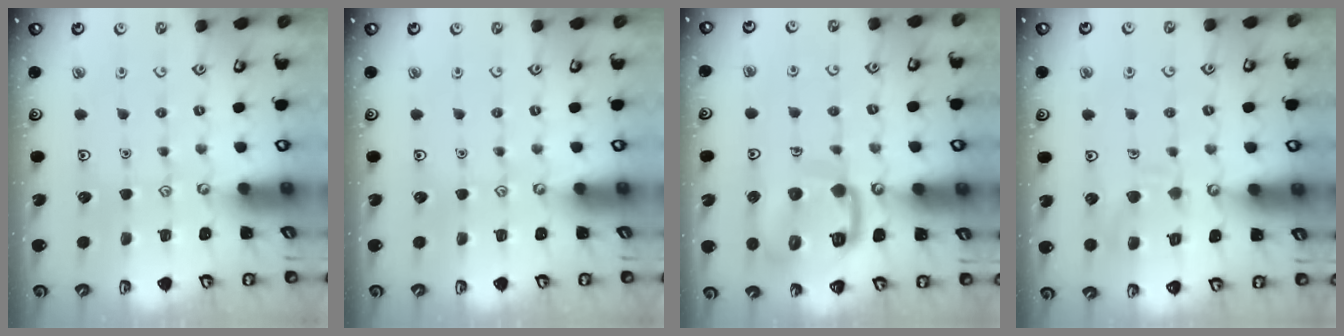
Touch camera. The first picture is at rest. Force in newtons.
{"total": 0.0}
{"total": 14.4, "press": 14.3, "slide": 1.5}
{"total": 9.0, "press": 9.0, "slide": 0.9}